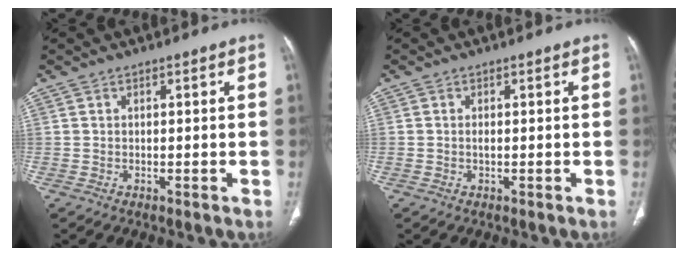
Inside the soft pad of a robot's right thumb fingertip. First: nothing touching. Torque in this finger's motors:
{"motor_torque": [0.18, 0.08, 0.09, 0.38, 0.05]}